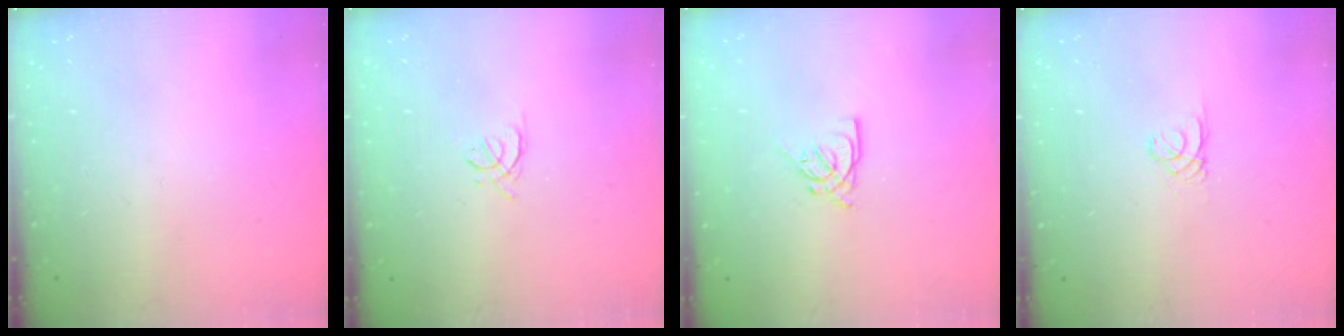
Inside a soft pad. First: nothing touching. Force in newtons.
{"total": 2.4, "press": 2.3, "slide": 0.6}
{"total": 4.3, "press": 4.2, "slide": 0.5}
{"total": 0.6, "press": 0.6, "slide": 0.1}